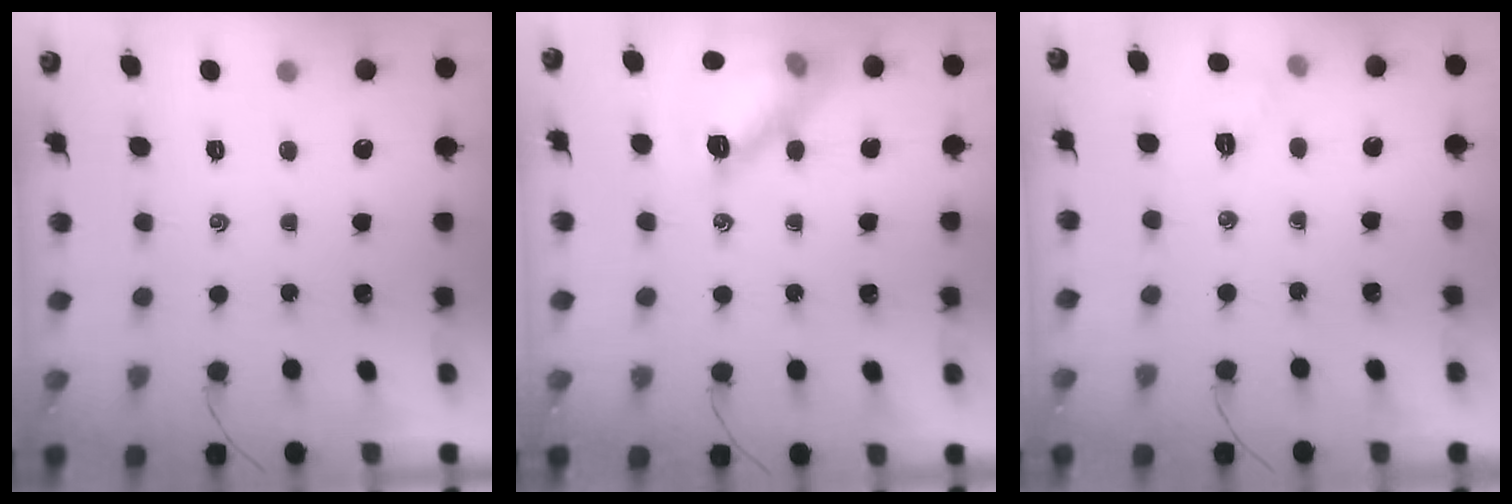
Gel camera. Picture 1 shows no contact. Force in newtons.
{"total": 15.4, "press": 15.4, "slide": 0.2}
{"total": 5.8, "press": 5.6, "slide": 1.3}